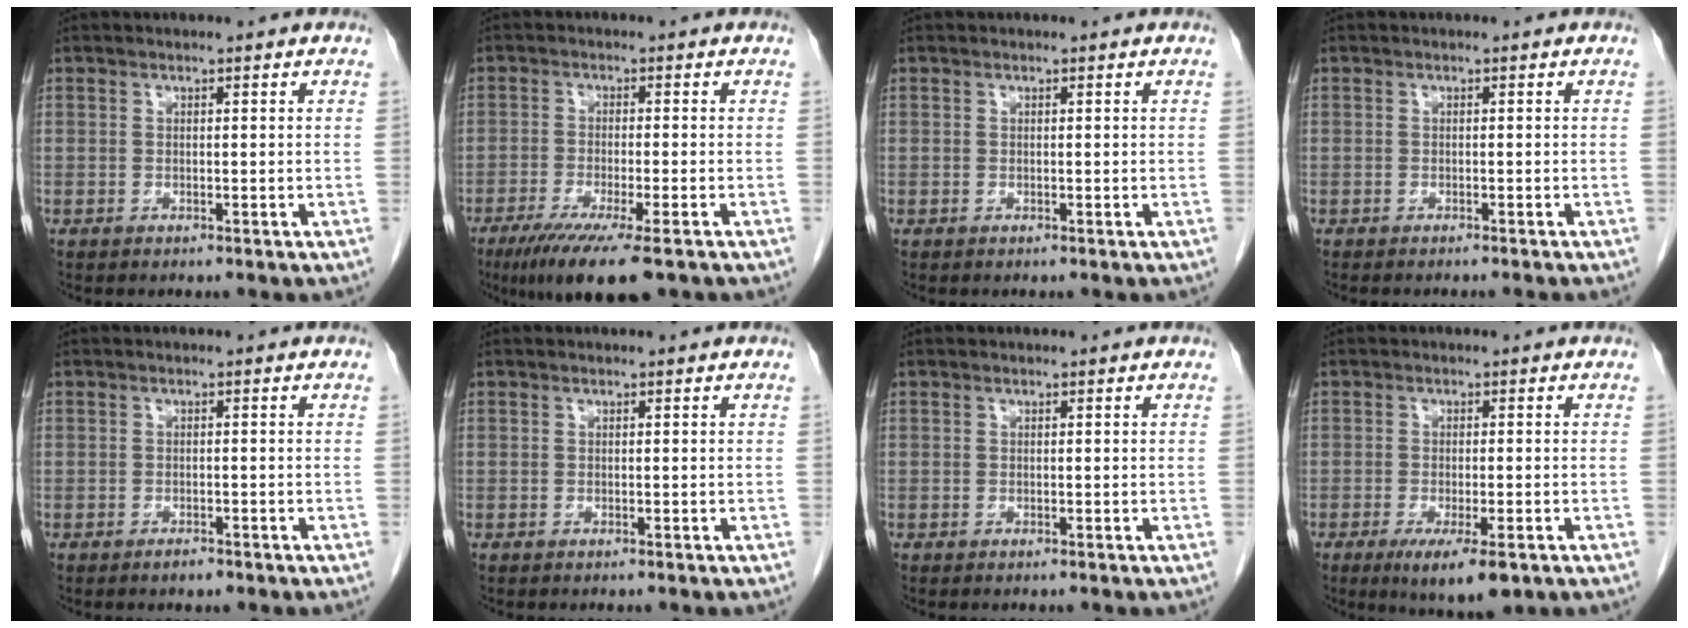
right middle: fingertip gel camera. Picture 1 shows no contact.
{"total": 10.3, "force": [-7.0, 1.0, 7.5], "torque": [-0.119, -0.025, -0.109]}
{"total": 0.0}
{"total": 3.9, "force": [-3.5, 0.0, 1.6], "torque": [-0.014, -0.002, -0.045]}
{"total": 1.2, "force": [-0.9, 0.4, 0.6], "torque": [-0.011, -0.001, -0.011]}
{"total": 0.0}
{"total": 0.0}
{"total": 6.9, "force": [-3.8, 1.5, 5.6], "torque": [-0.084, -0.016, -0.055]}